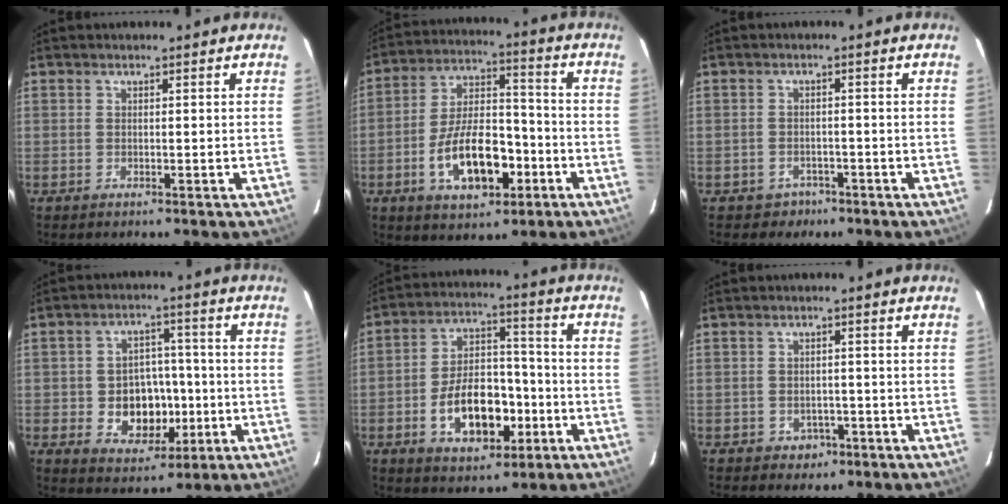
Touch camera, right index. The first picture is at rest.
{"total": 14.6, "force": [-5.7, 7.3, 11.3], "torque": [-0.216, 0.016, -0.084]}
{"total": 3.9, "force": [-2.4, 3.0, 0.1], "torque": [-0.016, 0.010, -0.032]}
{"total": 10.4, "force": [-2.4, 8.4, 5.7], "torque": [-0.122, 0.010, -0.021]}
{"total": 14.2, "force": [-5.1, 8.3, 10.4], "torque": [-0.197, 0.025, -0.068]}
{"total": 3.6, "force": [-1.7, 3.1, 0.5], "torque": [-0.018, 0.011, -0.017]}